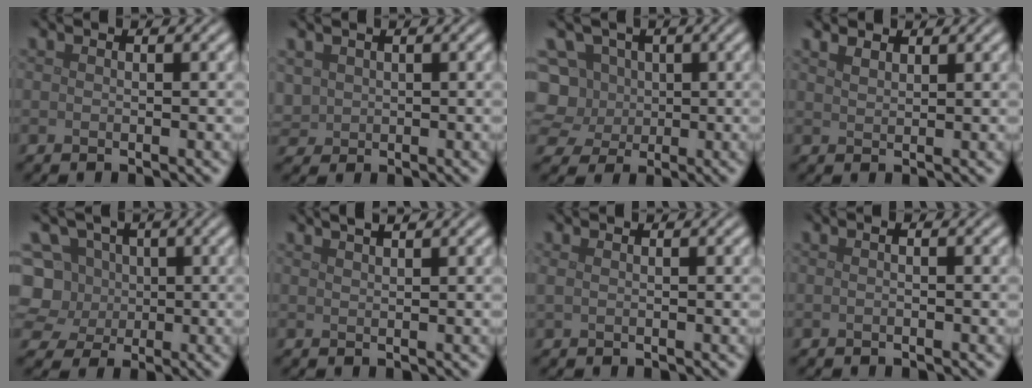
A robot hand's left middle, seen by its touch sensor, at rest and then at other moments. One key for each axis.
{"total": 1.6, "fx": 0.6, "fy": 1.4, "fz": 0.5, "tx": -0.017, "ty": -0.002, "tz": 0.017}
{"total": 8.8, "fx": 1.2, "fy": 8.1, "fz": 3.3, "tx": -0.077, "ty": 0.036, "tz": -0.003}
{"total": 1.5, "fx": 1.3, "fy": 0.5, "fz": 0.6, "tx": -0.015, "ty": 0.000, "tz": 0.029}
{"total": 7.9, "fx": 0.7, "fy": 7.4, "fz": 2.7, "tx": -0.070, "ty": 0.047, "tz": -0.021}
{"total": 2.2, "fx": 1.5, "fy": 0.8, "fz": 1.4, "tx": -0.002, "ty": 0.005, "tz": 0.004}
{"total": 0.7, "fx": 0.4, "fy": 0.3, "fz": 0.5, "tx": -0.012, "ty": 0.002, "tz": 0.005}
{"total": 0.7, "fx": 0.1, "fy": 0.2, "fz": 0.7, "tx": -0.014, "ty": -0.003, "tz": -0.006}